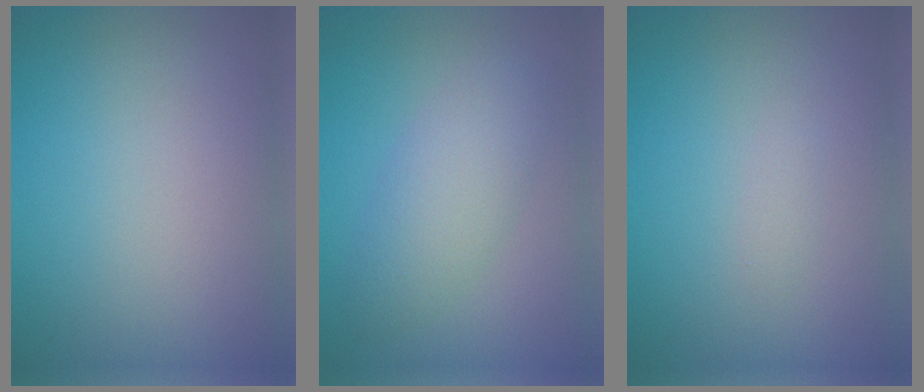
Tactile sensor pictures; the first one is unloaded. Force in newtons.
{"total": 3.8, "press": 3.8, "slide": 0.1}
{"total": 0.6, "press": 0.6, "slide": 0.0}